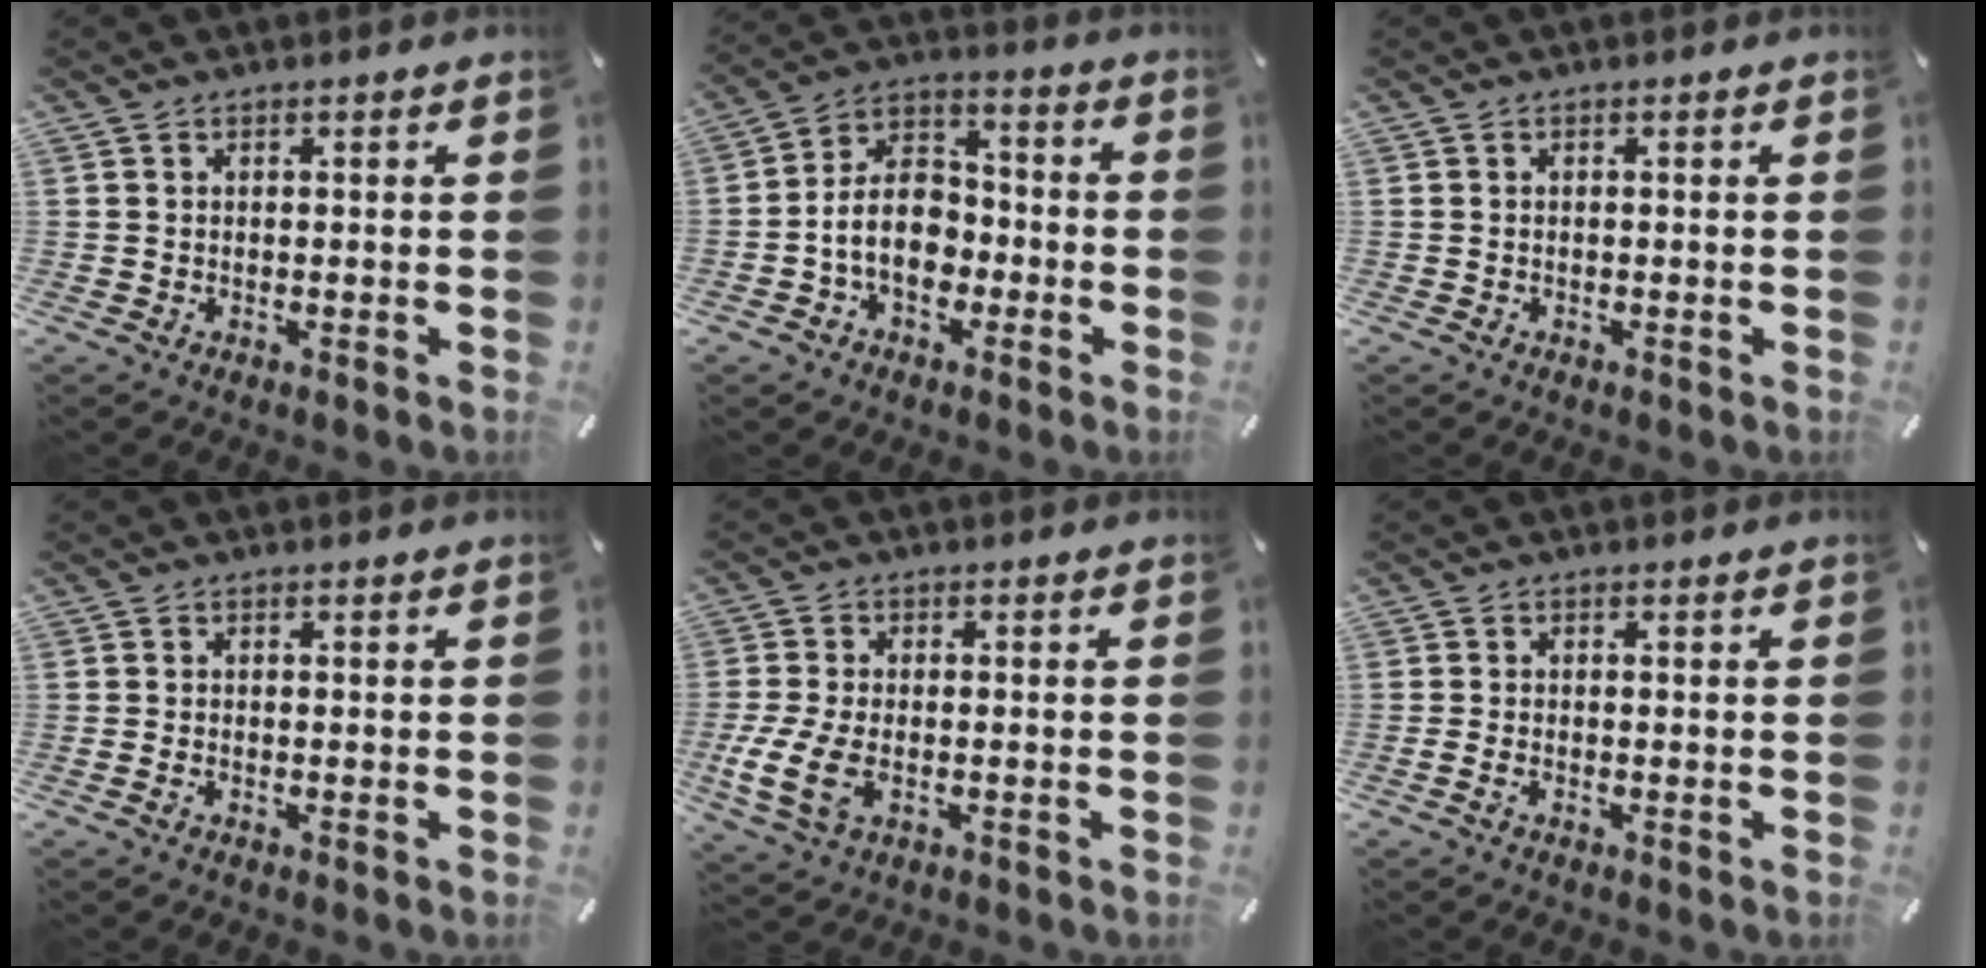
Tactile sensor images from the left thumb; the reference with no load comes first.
{"total": 12.0, "force": [-3.1, 9.0, 7.2], "torque": [-0.148, 0.024, -0.054]}
{"total": 0.0}
{"total": 0.9, "force": [-0.4, 0.3, 0.7], "torque": [-0.014, -0.003, -0.006]}
{"total": 8.9, "force": [-2.1, 5.2, 6.9], "torque": [-0.154, -0.005, -0.034]}
{"total": 1.3, "force": [-0.6, 0.5, 1.0], "torque": [-0.021, -0.001, -0.009]}